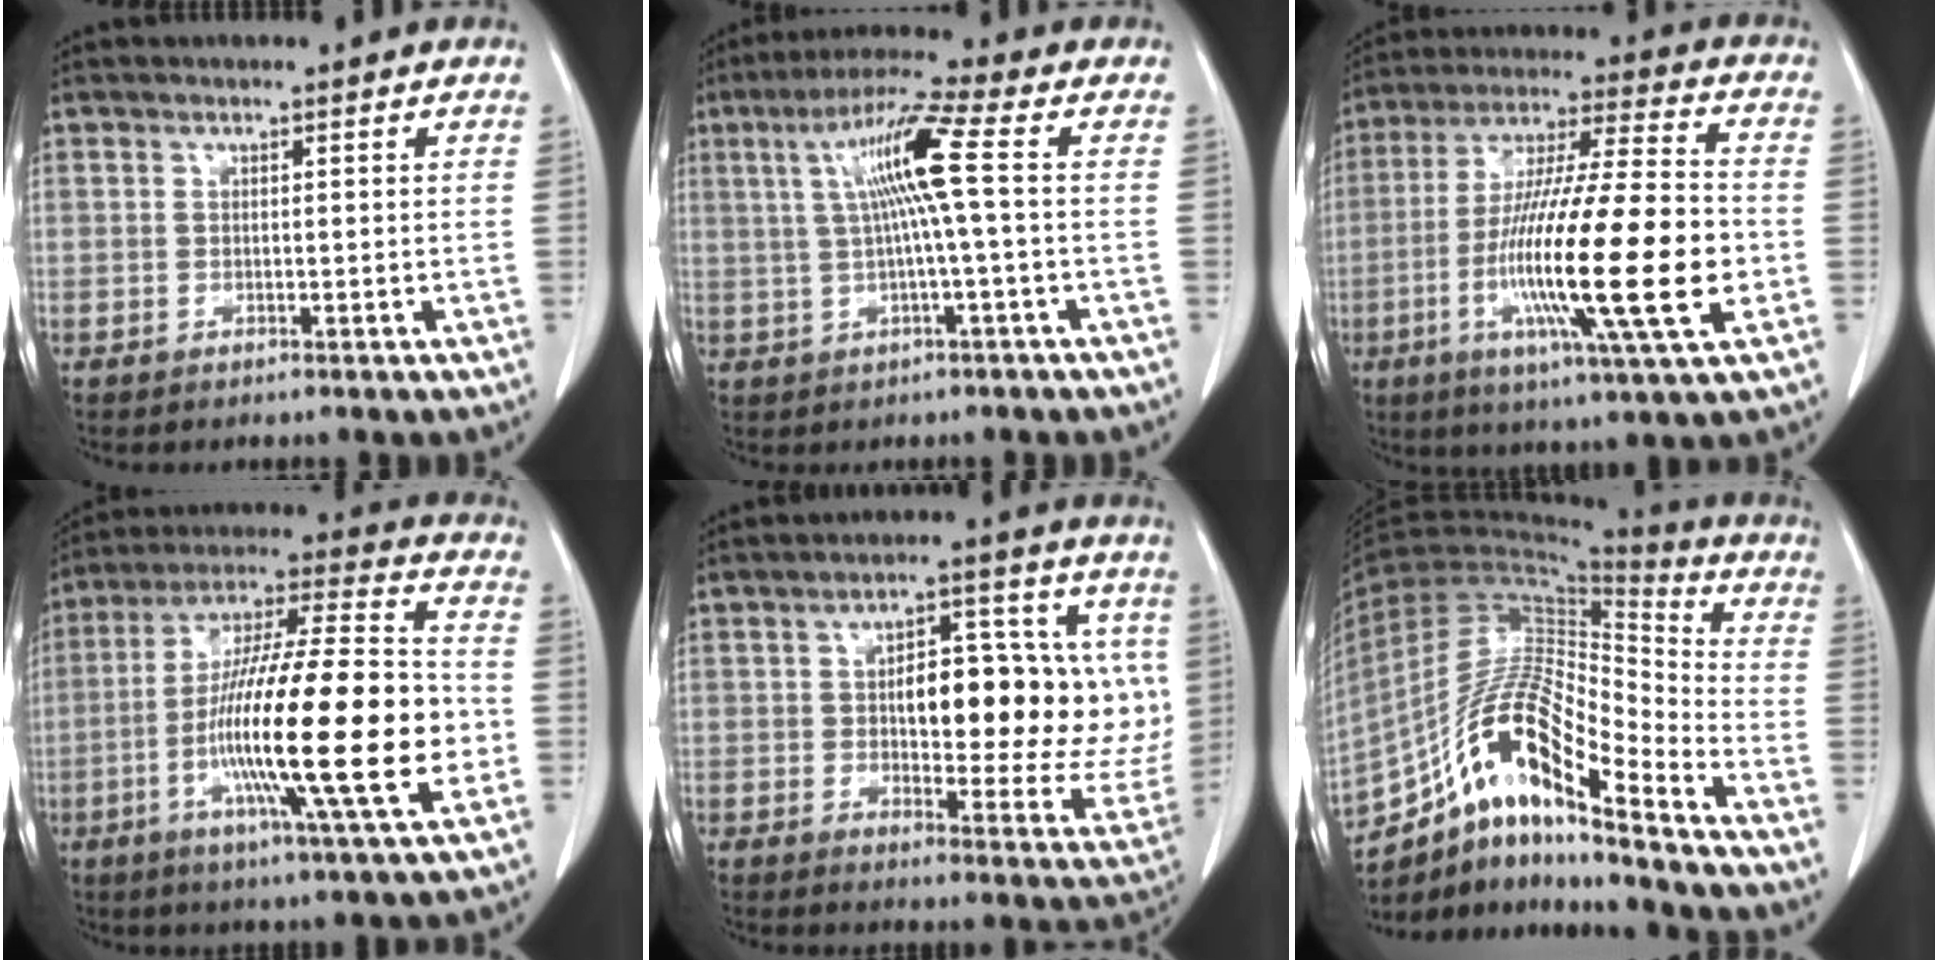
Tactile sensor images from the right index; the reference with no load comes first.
{"total": 9.0, "force": [1.4, -0.9, 8.8], "torque": [-0.167, 0.017, 0.028]}
{"total": 22.4, "force": [-5.1, 1.3, 21.8], "torque": [-0.393, -0.022, -0.088]}
{"total": 24.8, "force": [-5.2, 1.8, 24.2], "torque": [-0.410, -0.015, -0.094]}
{"total": 18.4, "force": [2.0, 7.9, 16.5], "torque": [-0.219, 0.017, 0.035]}
{"total": 16.5, "force": [-10.6, 2.9, 12.2], "torque": [-0.231, 0.024, -0.185]}